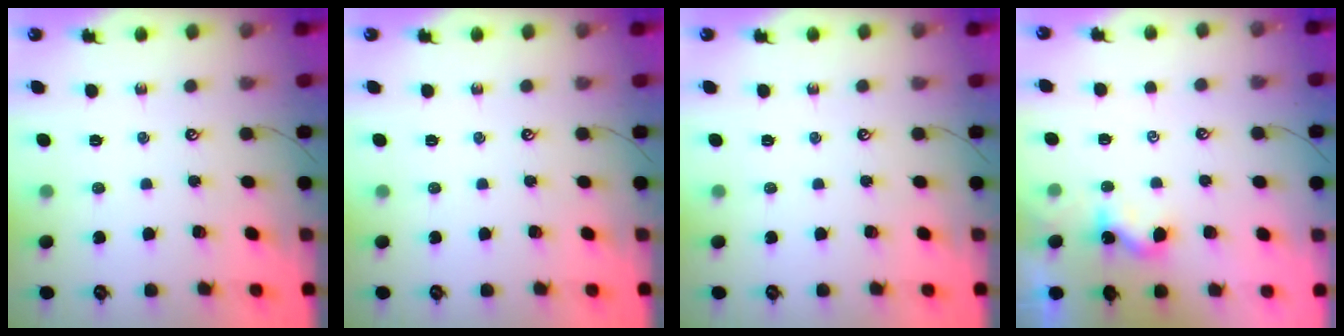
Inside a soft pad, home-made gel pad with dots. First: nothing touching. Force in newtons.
{"total": 0.0}
{"total": 0.0}
{"total": 1.9, "press": 1.9, "slide": 0.1}